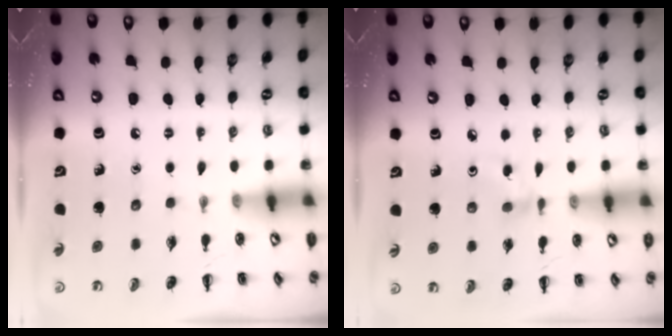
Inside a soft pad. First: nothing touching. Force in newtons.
{"total": 2.8, "press": 2.6, "slide": 1.0}